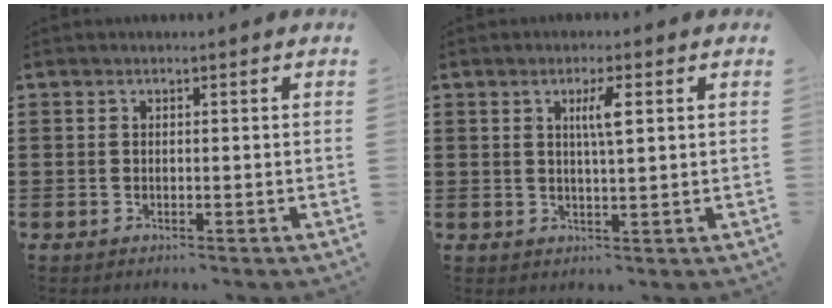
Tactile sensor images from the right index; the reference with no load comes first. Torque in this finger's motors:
{"motor_torque": [0.09, -0.07, 0.27, 0.08]}